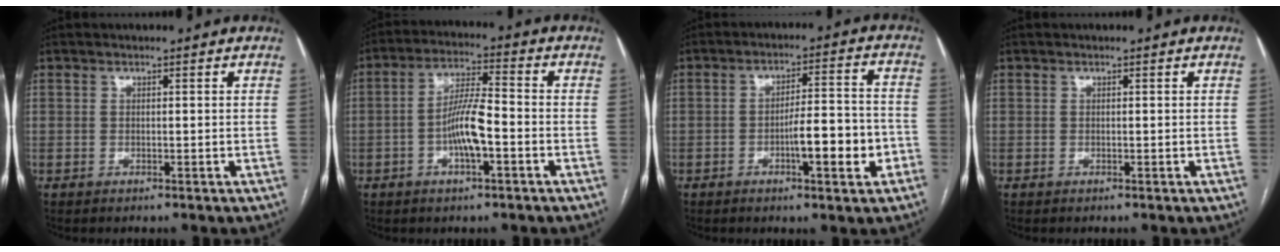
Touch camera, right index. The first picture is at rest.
{"total": 7.9, "force": [-2.4, 1.7, 7.4], "torque": [-0.147, 0.012, -0.045]}
{"total": 9.4, "force": [-3.5, 1.7, 8.5], "torque": [-0.127, 0.016, -0.049]}
{"total": 0.0}